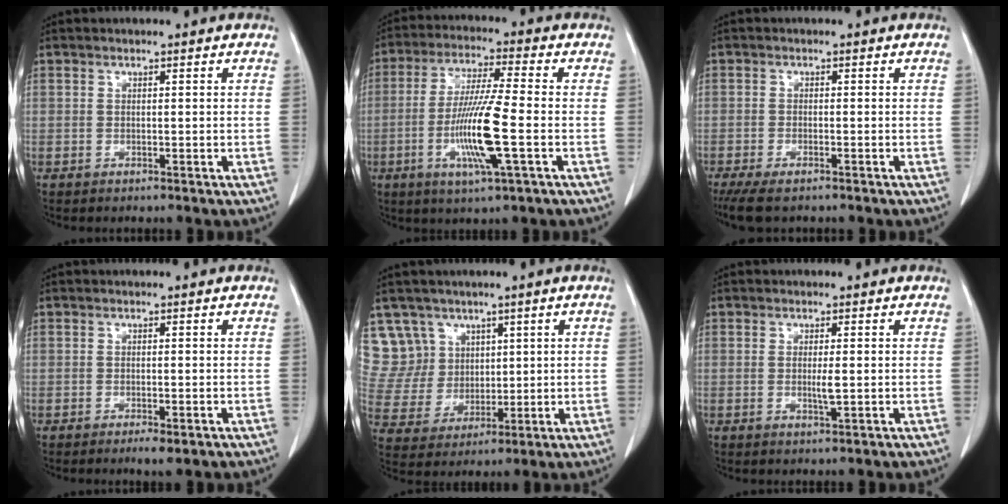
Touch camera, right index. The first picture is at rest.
{"total": 11.9, "force": [-2.9, 0.1, 11.5], "torque": [-0.228, -0.015, -0.061]}
{"total": 5.8, "force": [-4.4, 1.6, 3.4], "torque": [-0.051, -0.013, -0.068]}
{"total": 2.3, "force": [-1.3, 0.5, 1.8], "torque": [-0.023, -0.003, -0.016]}
{"total": 9.2, "force": [5.3, 7.6, 0.1], "torque": [-0.010, 0.030, 0.118]}
{"total": 2.0, "force": [-0.1, 0.2, 1.9], "torque": [-0.037, -0.004, -0.002]}